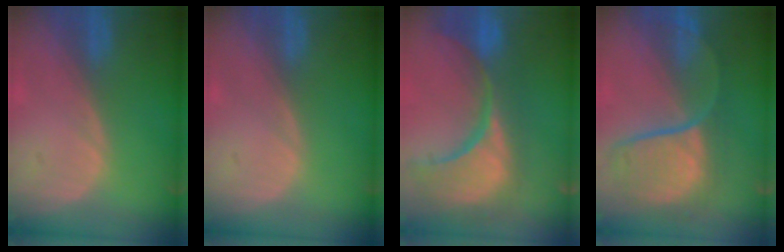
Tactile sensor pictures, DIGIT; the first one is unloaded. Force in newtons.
{"total": 0.0}
{"total": 15.3, "press": 12.2, "slide": 9.3}
{"total": 10.0, "press": 9.3, "slide": 3.7}